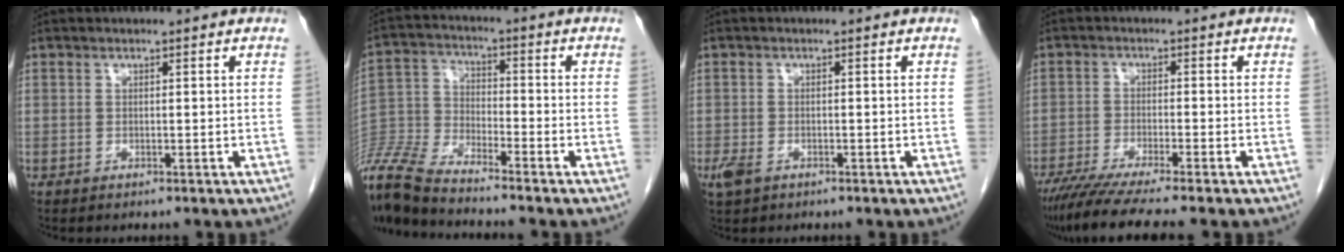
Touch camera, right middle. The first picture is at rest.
{"total": 11.7, "force": [-10.9, 0.0, 4.2], "torque": [-0.094, -0.014, -0.221]}
{"total": 2.6, "force": [-1.3, 1.5, 1.7], "torque": [-0.041, -0.004, -0.018]}
{"total": 9.7, "force": [-7.9, -0.9, 5.4], "torque": [-0.077, -0.029, -0.129]}